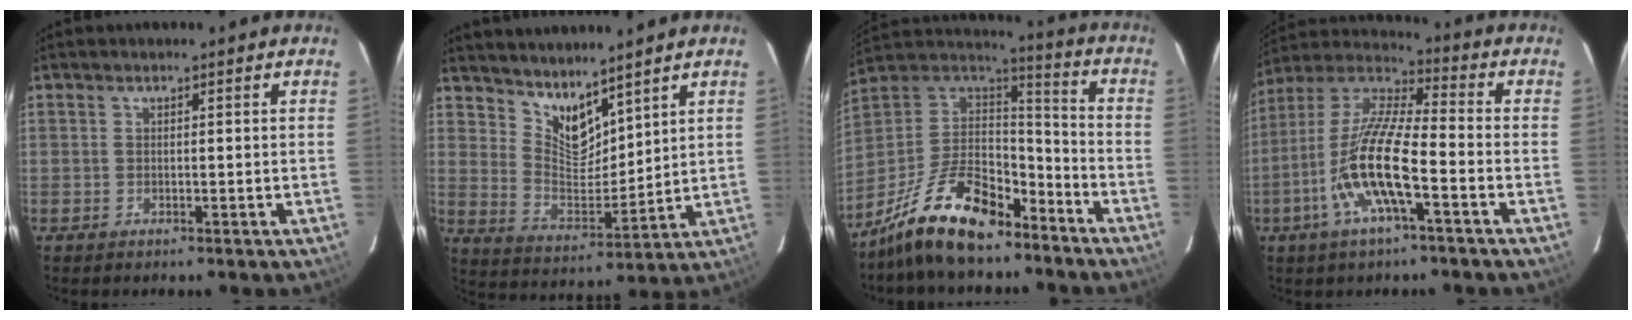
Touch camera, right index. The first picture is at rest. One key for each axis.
{"total": 8.9, "fx": 7.3, "fy": 3.3, "fz": 3.9, "tx": -0.066, "ty": -0.008, "tz": 0.145}
{"total": 20.6, "fx": -14.3, "fy": 8.7, "fz": 12.0, "tx": -0.249, "ty": 0.006, "tz": -0.248}
{"total": 15.2, "fx": -5.7, "fy": 3.1, "fz": 13.7, "tx": -0.276, "ty": -0.008, "tz": -0.117}